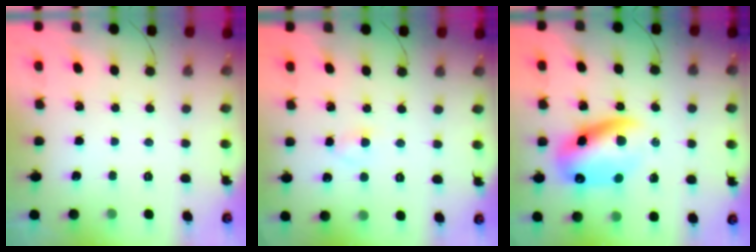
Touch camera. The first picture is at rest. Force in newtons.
{"total": 2.4, "press": 2.3, "slide": 0.9}
{"total": 14.9, "press": 14.4, "slide": 3.8}